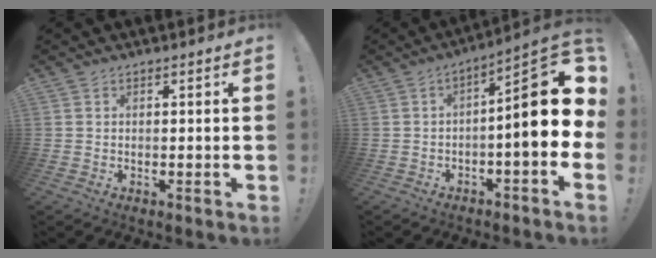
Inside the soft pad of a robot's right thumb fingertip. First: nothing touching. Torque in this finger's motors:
{"motor_torque": [0.27, 0.72, 1.16, -0.88, 0.11]}